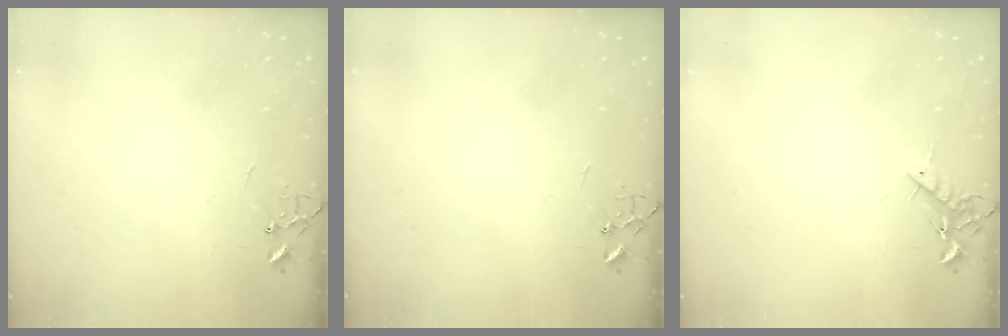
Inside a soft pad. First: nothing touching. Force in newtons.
{"total": 0.0}
{"total": 7.4, "press": 7.4, "slide": 0.9}